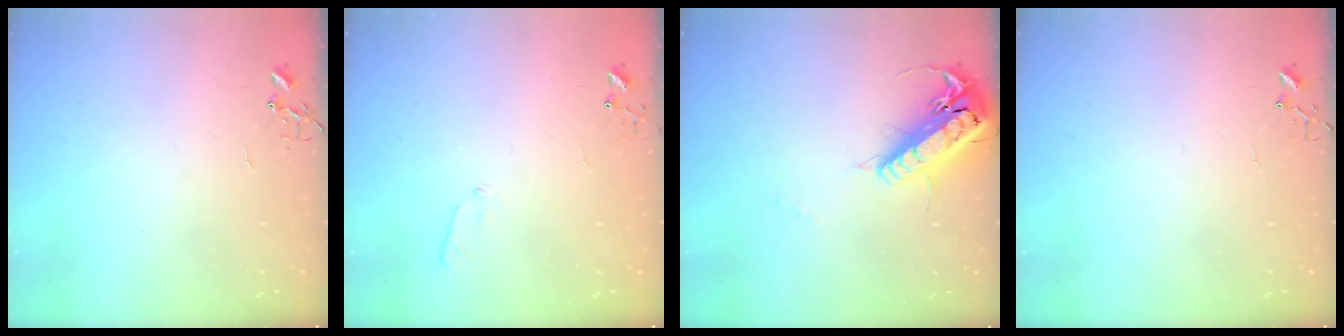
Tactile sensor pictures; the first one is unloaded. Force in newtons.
{"total": 3.9, "press": 3.9, "slide": 0.6}
{"total": 19.2, "press": 18.9, "slide": 3.3}
{"total": 3.8, "press": 3.8, "slide": 0.5}